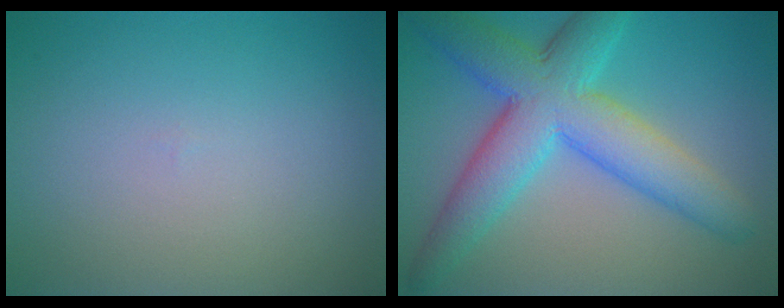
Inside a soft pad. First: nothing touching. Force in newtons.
{"total": 8.9, "press": 8.9, "slide": 0.1}